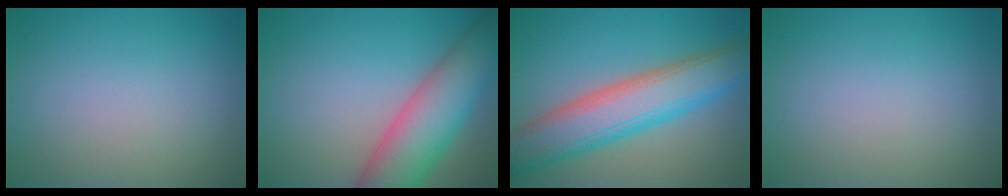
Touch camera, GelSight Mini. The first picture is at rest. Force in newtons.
{"total": 8.6, "press": 8.6, "slide": 0.3}
{"total": 8.3, "press": 8.3, "slide": 0.1}
{"total": 0.0}